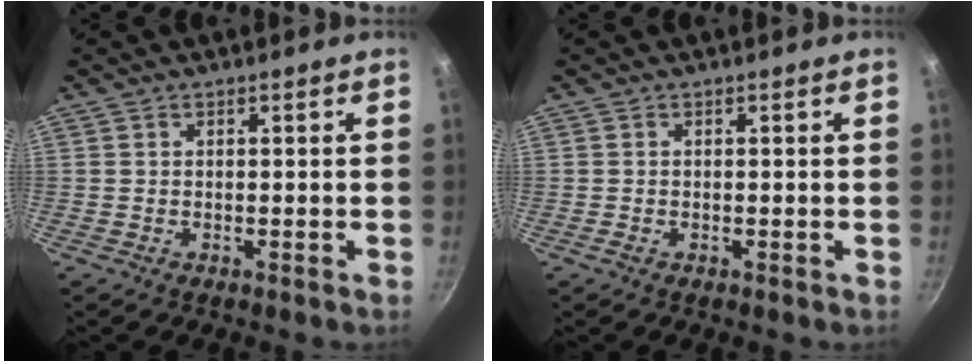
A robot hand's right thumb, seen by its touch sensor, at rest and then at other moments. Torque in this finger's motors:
{"motor_torque": [0.05, 0.26, -0.07, 0.05, 0.01]}